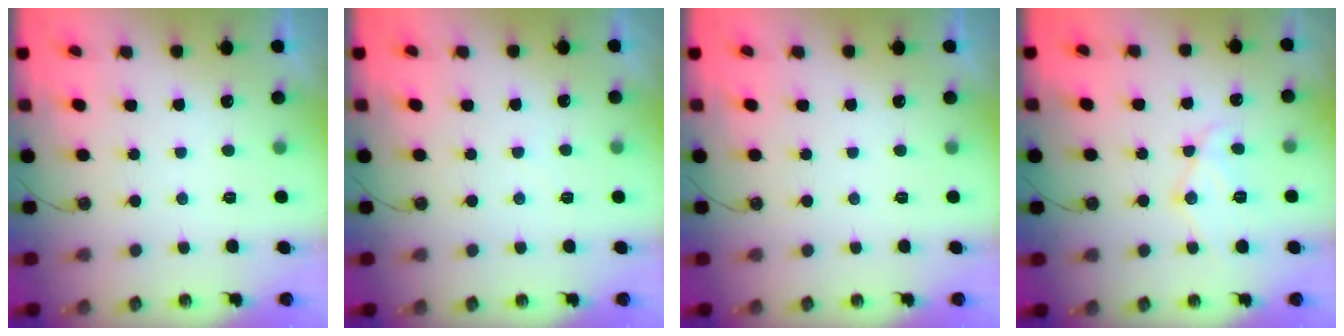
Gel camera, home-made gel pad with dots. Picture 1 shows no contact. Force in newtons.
{"total": 1.7, "press": 1.6, "slide": 0.4}
{"total": 0.0}
{"total": 11.8, "press": 11.8, "slide": 1.0}